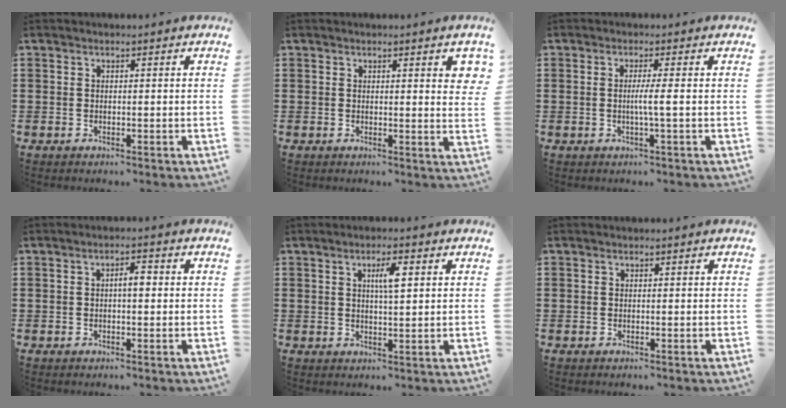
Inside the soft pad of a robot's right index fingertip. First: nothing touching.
{"total": 1.9, "force": [1.1, 0.3, 1.6], "torque": [-0.017, -0.002, 0.015]}
{"total": 2.9, "force": [-0.2, -0.3, 2.9], "torque": [-0.052, -0.008, -0.008]}
{"total": 2.5, "force": [0.0, 0.7, 2.3], "torque": [-0.044, 0.003, -0.003]}
{"total": 3.8, "force": [1.1, 0.8, 3.5], "torque": [-0.064, 0.005, 0.013]}
{"total": 0.0}